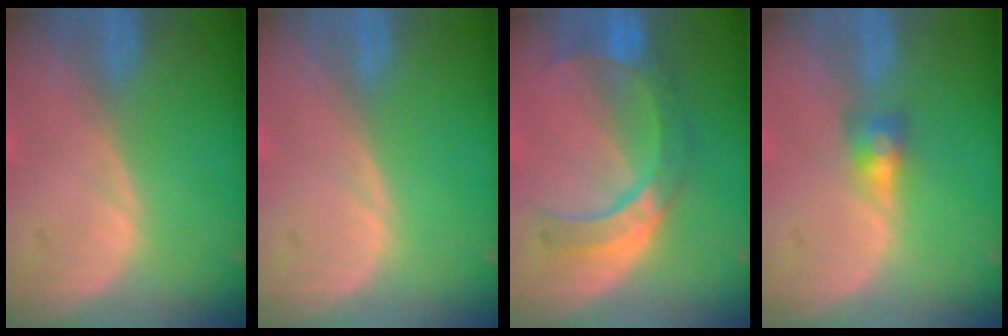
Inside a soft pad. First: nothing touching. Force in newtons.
{"total": 0.0}
{"total": 7.2, "press": 7.1, "slide": 1.1}
{"total": 2.9, "press": 2.5, "slide": 1.5}